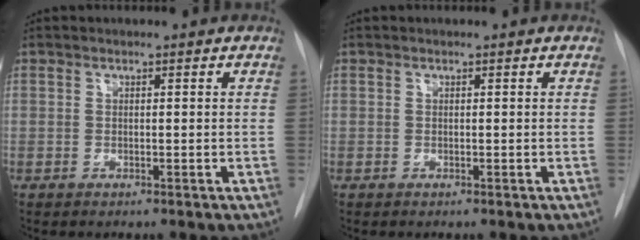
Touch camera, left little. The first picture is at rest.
{"total": 0.0}